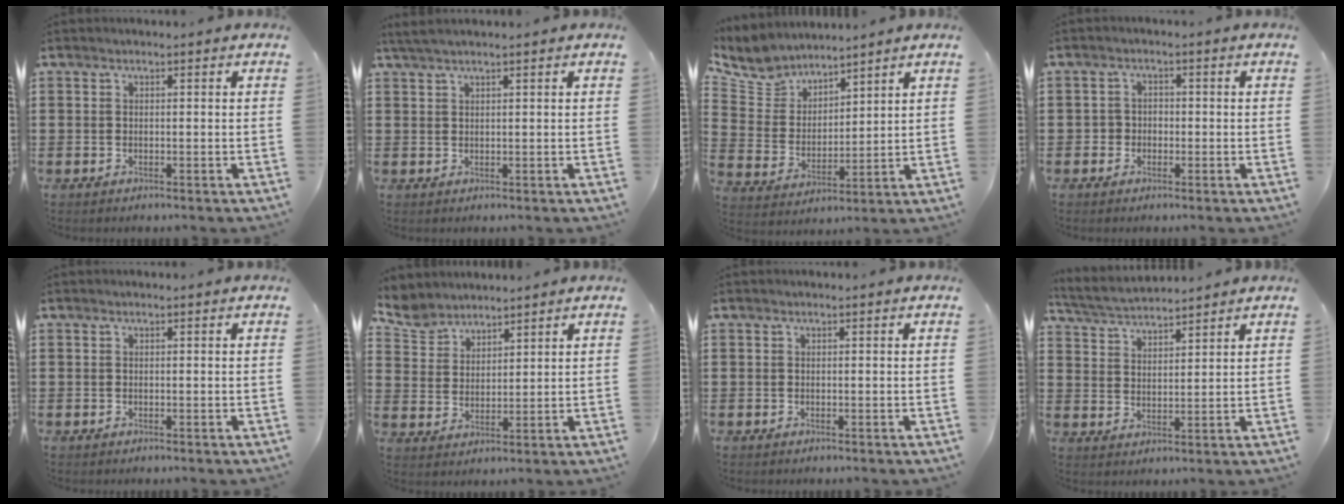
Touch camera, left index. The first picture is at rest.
{"total": 1.7, "force": [1.4, 0.0, 1.1], "torque": [-0.022, 0.000, 0.026]}
{"total": 6.8, "force": [6.4, 2.5, 0.4], "torque": [-0.050, -0.039, 0.117]}
{"total": 1.8, "force": [-0.6, 1.6, 0.3], "torque": [-0.012, 0.003, -0.016]}
{"total": 0.0}
{"total": 5.1, "force": [4.7, 2.0, 0.3], "torque": [-0.031, -0.013, 0.088]}
{"total": 0.0}
{"total": 4.0, "force": [3.9, 0.2, 0.5], "torque": [-0.028, -0.015, 0.070]}